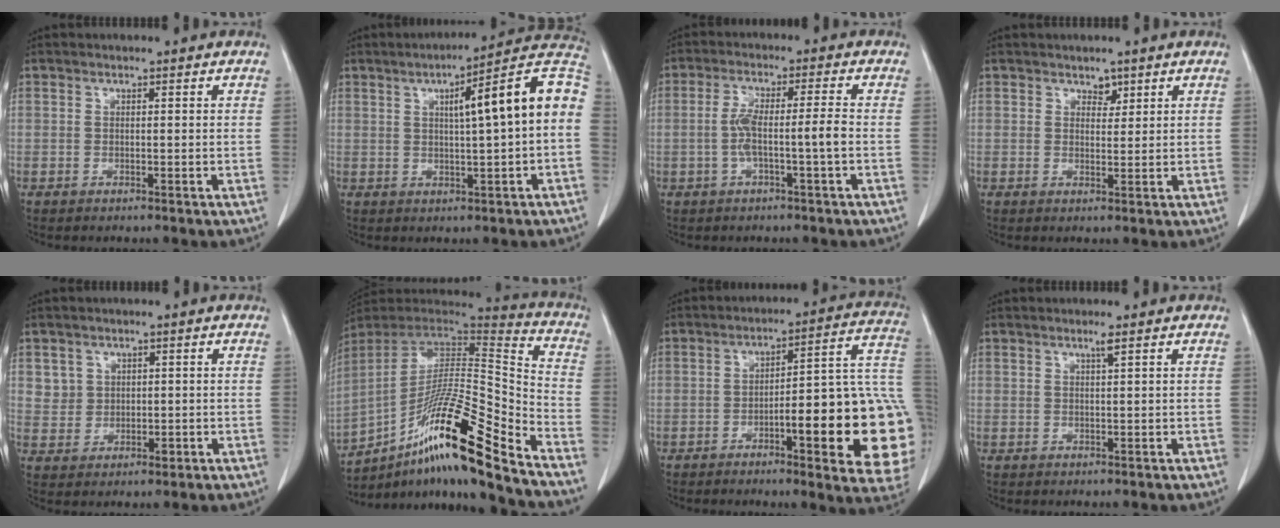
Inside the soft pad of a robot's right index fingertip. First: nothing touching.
{"total": 14.2, "force": [2.1, 0.8, 14.0], "torque": [-0.191, 0.035, 0.024]}
{"total": 5.6, "force": [-1.2, -0.1, 5.4], "torque": [-0.110, 0.016, -0.018]}
{"total": 1.8, "force": [1.3, 1.1, 0.6], "torque": [-0.003, -0.004, 0.020]}
{"total": 3.4, "force": [1.3, 3.2, 0.3], "torque": [0.004, -0.001, 0.030]}
{"total": 22.4, "force": [-14.6, 0.8, 17.0], "torque": [-0.284, -0.003, -0.261]}
{"total": 20.7, "force": [-4.8, 3.0, 20.0], "torque": [-0.169, 0.027, -0.052]}
{"total": 1.0, "force": [0.6, -0.3, 0.8], "torque": [-0.021, -0.003, 0.016]}